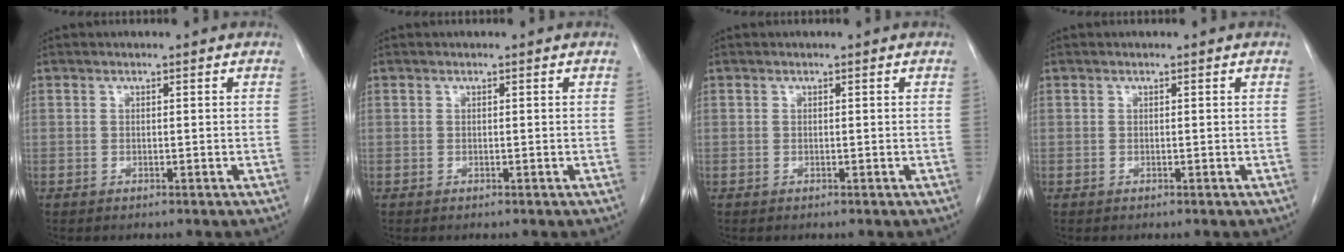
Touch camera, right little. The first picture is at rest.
{"total": 0.0}
{"total": 0.0}
{"total": 0.0}